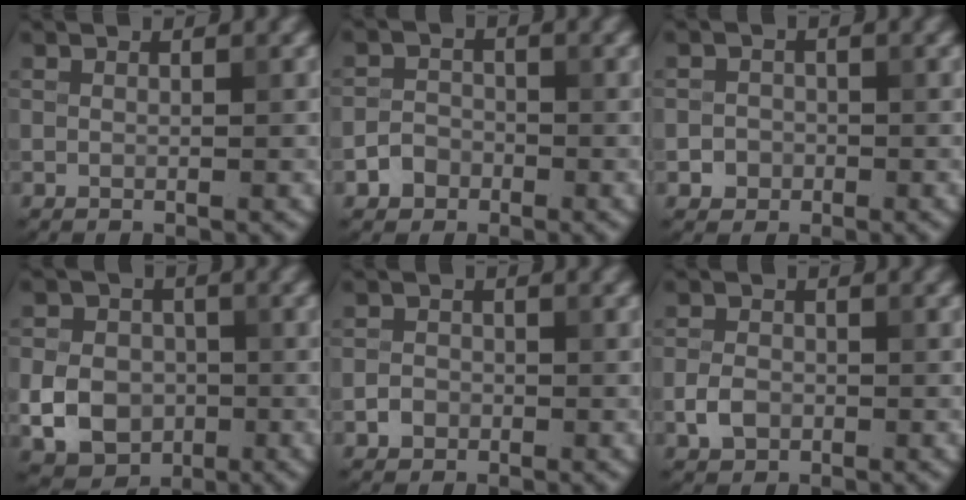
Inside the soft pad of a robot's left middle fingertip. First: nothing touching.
{"total": 2.0, "force": [-1.1, 1.6, 0.5], "torque": [-0.001, 0.005, -0.023]}
{"total": 1.6, "force": [-0.6, 1.5, 0.2], "torque": [0.018, 0.001, -0.014]}
{"total": 5.5, "force": [-1.3, 4.6, 2.8], "torque": [-0.049, 0.000, -0.034]}
{"total": 1.4, "force": [-0.6, 1.2, 0.4], "torque": [-0.001, 0.002, -0.014]}
{"total": 2.2, "force": [-0.8, 1.6, 1.2], "torque": [-0.020, 0.001, -0.022]}